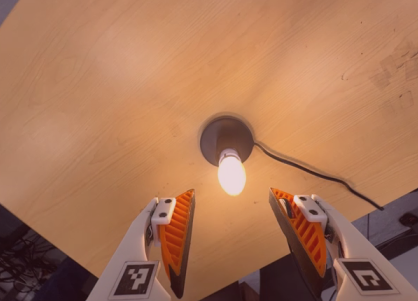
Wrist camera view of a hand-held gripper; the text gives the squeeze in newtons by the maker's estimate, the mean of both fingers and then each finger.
{"total": 0.0}